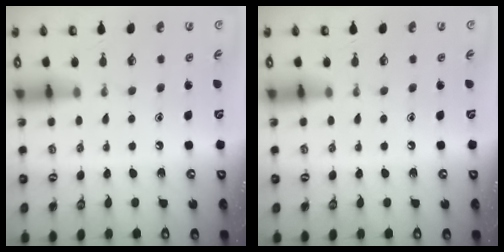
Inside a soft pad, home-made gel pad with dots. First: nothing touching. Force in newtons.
{"total": 0.0}